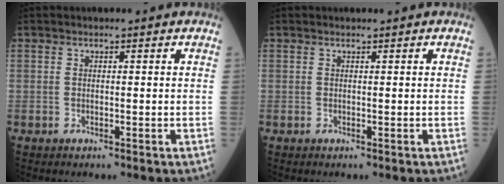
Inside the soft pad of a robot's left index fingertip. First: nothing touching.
{"total": 0.5, "force": [0.5, 0.1, 0.1], "torque": [-0.005, 0.004, 0.010]}